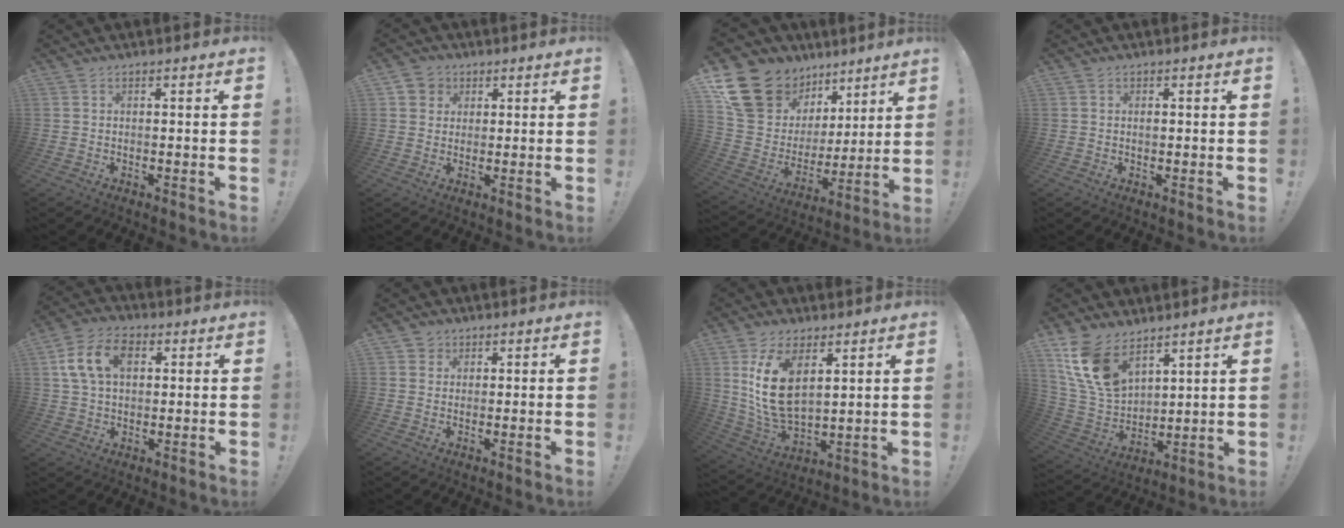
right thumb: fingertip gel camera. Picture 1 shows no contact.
{"total": 4.7, "force": [1.7, 4.3, 1.1], "torque": [-0.019, -0.001, 0.033]}
{"total": 20.1, "force": [13.9, 12.6, 7.2], "torque": [-0.127, -0.092, 0.288]}
{"total": 0.5, "force": [-0.2, 0.3, 0.4], "torque": [-0.003, 0.000, -0.004]}
{"total": 12.5, "force": [3.6, 8.5, 8.4], "torque": [-0.155, 0.010, 0.068]}
{"total": 2.4, "force": [1.4, 2.0, 0.2], "torque": [0.004, -0.006, 0.022]}
{"total": 14.0, "force": [5.5, 7.8, 10.3], "torque": [-0.212, -0.029, 0.102]}
{"total": 15.3, "force": [9.5, 8.8, 8.1], "torque": [-0.169, -0.055, 0.188]}